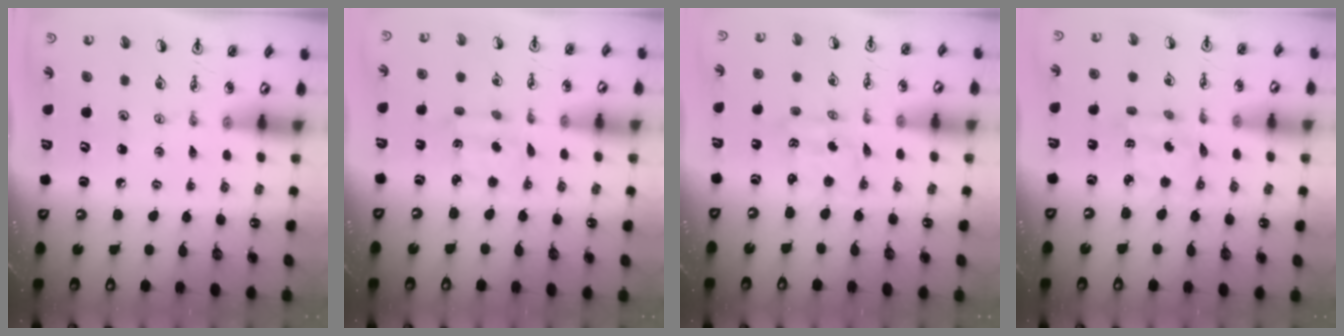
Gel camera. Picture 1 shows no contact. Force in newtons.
{"total": 1.9, "press": 1.8, "slide": 0.6}
{"total": 1.0, "press": 0.9, "slide": 0.5}
{"total": 2.9, "press": 2.9, "slide": 0.2}